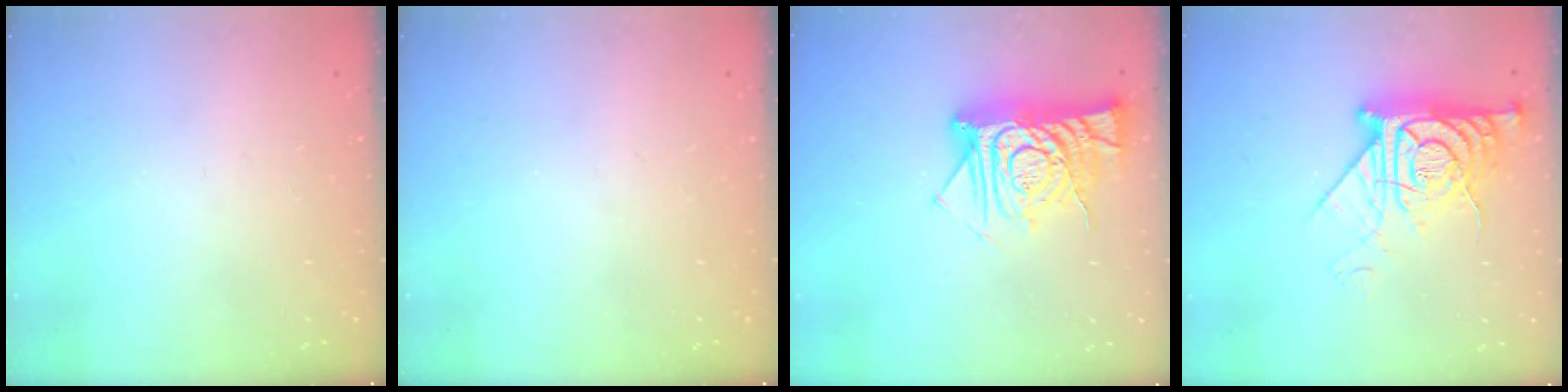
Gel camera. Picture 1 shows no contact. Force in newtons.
{"total": 0.0}
{"total": 12.6, "press": 12.6, "slide": 1.1}
{"total": 14.0, "press": 13.9, "slide": 1.4}